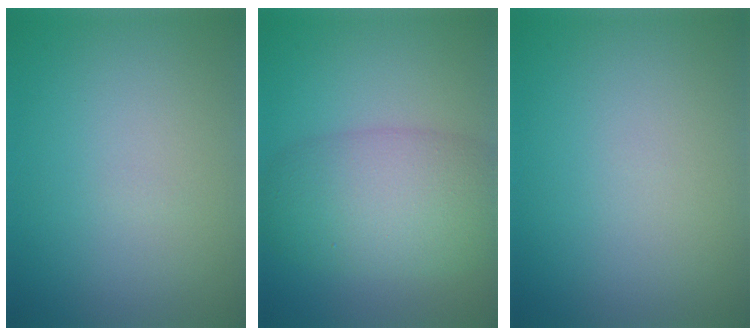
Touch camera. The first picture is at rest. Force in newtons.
{"total": 7.3, "press": 7.3, "slide": 0.3}
{"total": 0.0}